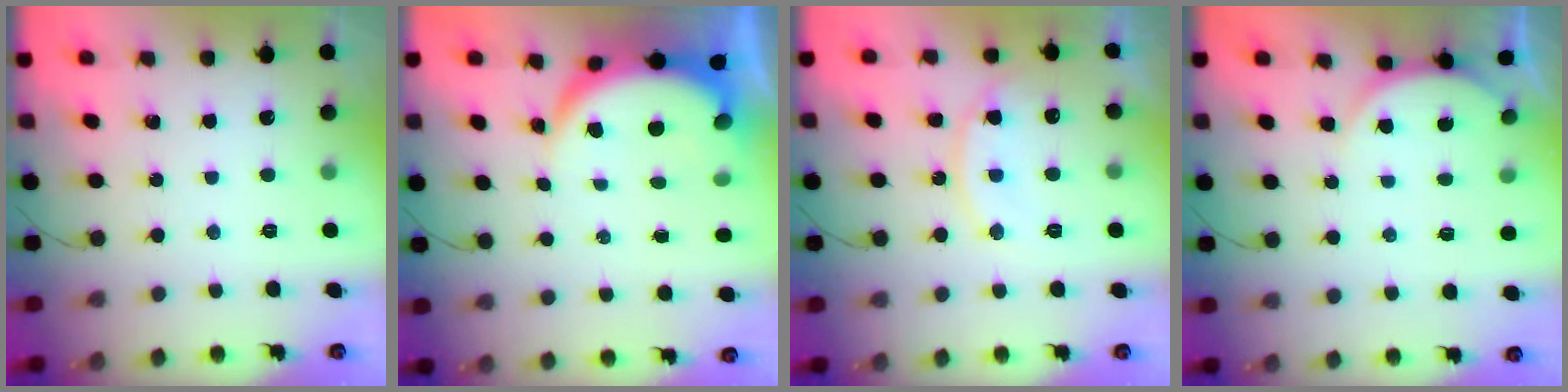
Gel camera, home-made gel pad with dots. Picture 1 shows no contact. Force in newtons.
{"total": 6.8, "press": 6.7, "slide": 0.9}
{"total": 13.6, "press": 13.5, "slide": 1.0}
{"total": 4.5, "press": 4.4, "slide": 0.6}